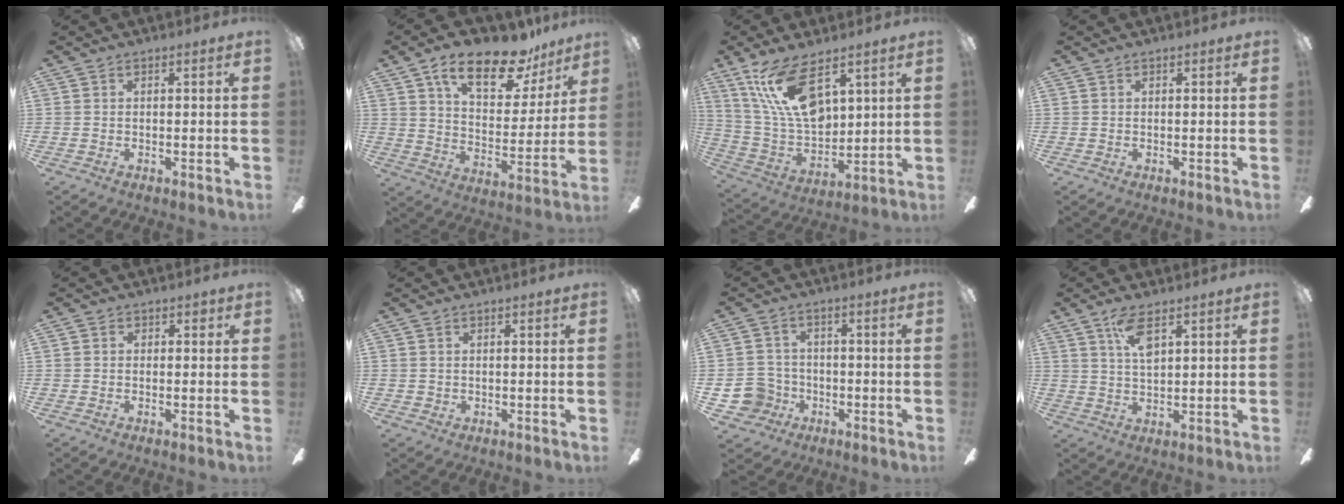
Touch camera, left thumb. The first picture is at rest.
{"total": 18.4, "force": [12.6, 7.8, 10.8], "torque": [-0.172, -0.065, 0.215]}
{"total": 17.1, "force": [9.8, 8.1, 11.5], "torque": [-0.244, -0.036, 0.175]}
{"total": 0.0}
{"total": 1.6, "force": [0.0, 1.4, 0.7], "torque": [-0.005, 0.005, -0.004]}
{"total": 1.0, "force": [0.4, 0.9, 0.1], "torque": [-0.004, 0.005, 0.006]}
{"total": 8.0, "force": [-2.8, 7.3, 1.8], "torque": [-0.060, 0.025, -0.049]}
{"total": 6.8, "force": [3.8, 2.4, 5.1], "torque": [-0.095, -0.003, 0.064]}